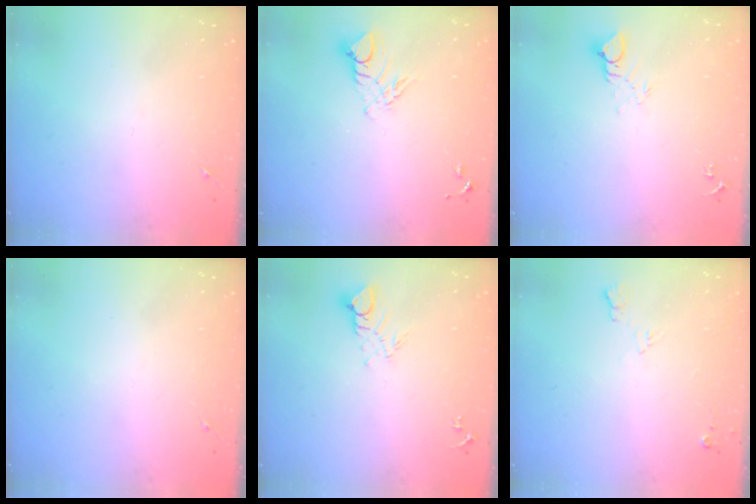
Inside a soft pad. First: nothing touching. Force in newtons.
{"total": 6.5, "press": 6.5, "slide": 0.3}
{"total": 4.3, "press": 4.3, "slide": 0.3}
{"total": 0.0}
{"total": 5.2, "press": 5.2, "slide": 0.4}
{"total": 6.0, "press": 6.0, "slide": 1.0}